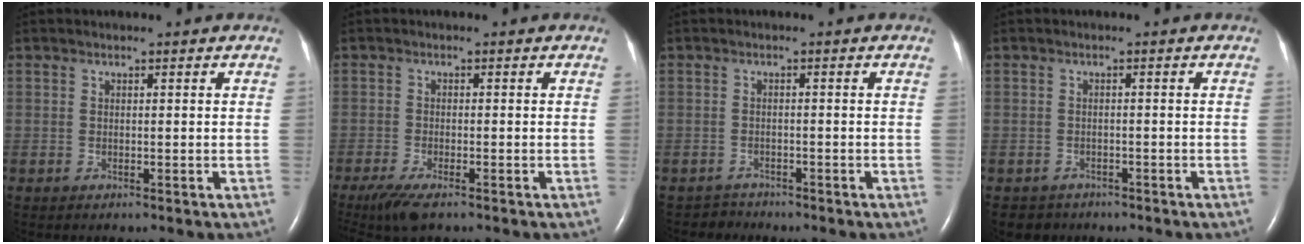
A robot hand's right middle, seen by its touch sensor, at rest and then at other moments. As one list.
[{"total": 5.8, "force": [-4.2, 1.2, 3.8], "torque": [-0.076, -0.017, -0.072]}, {"total": 1.8, "force": [-1.4, 0.5, -1.0], "torque": [0.013, -0.003, -0.025]}, {"total": 2.4, "force": [-1.8, 1.5, -0.3], "torque": [-0.008, 0.004, -0.027]}]